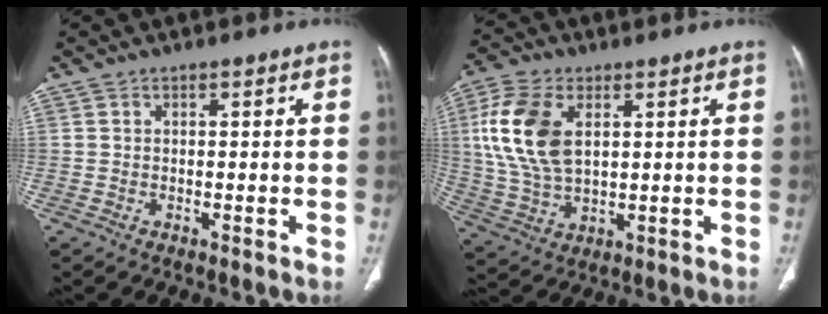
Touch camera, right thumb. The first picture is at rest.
{"total": 14.2, "force": [3.6, 8.2, 10.9], "torque": [-0.232, -0.004, 0.074]}